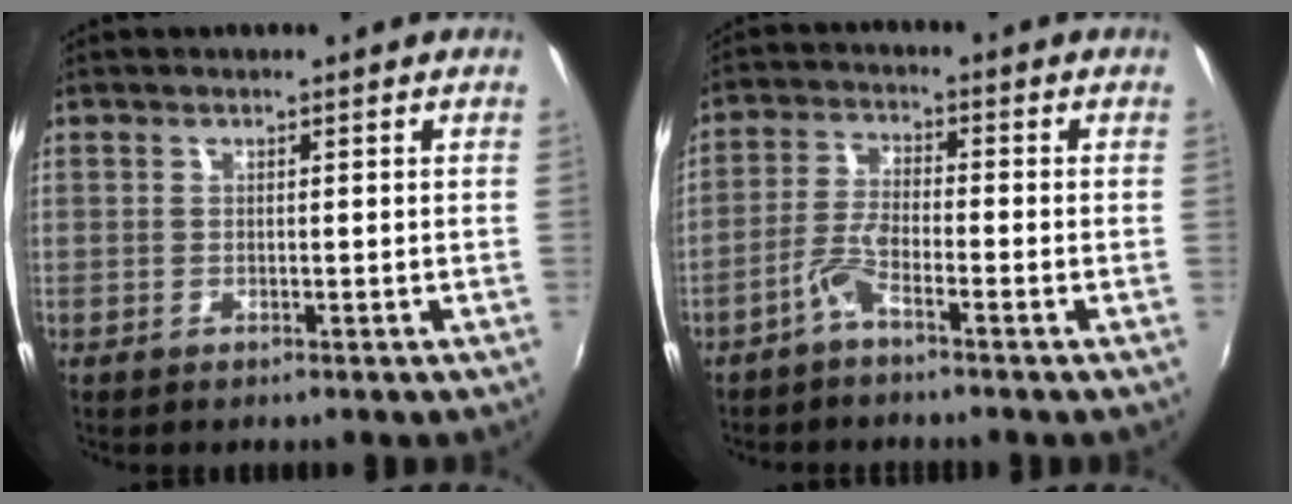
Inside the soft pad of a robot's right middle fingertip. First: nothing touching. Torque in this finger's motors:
{"motor_torque": [-0.08, -0.07, -0.02, 0.00]}